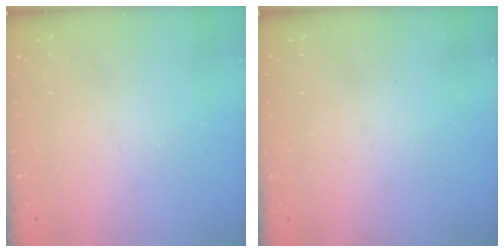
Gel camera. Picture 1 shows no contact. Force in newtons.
{"total": 0.0}